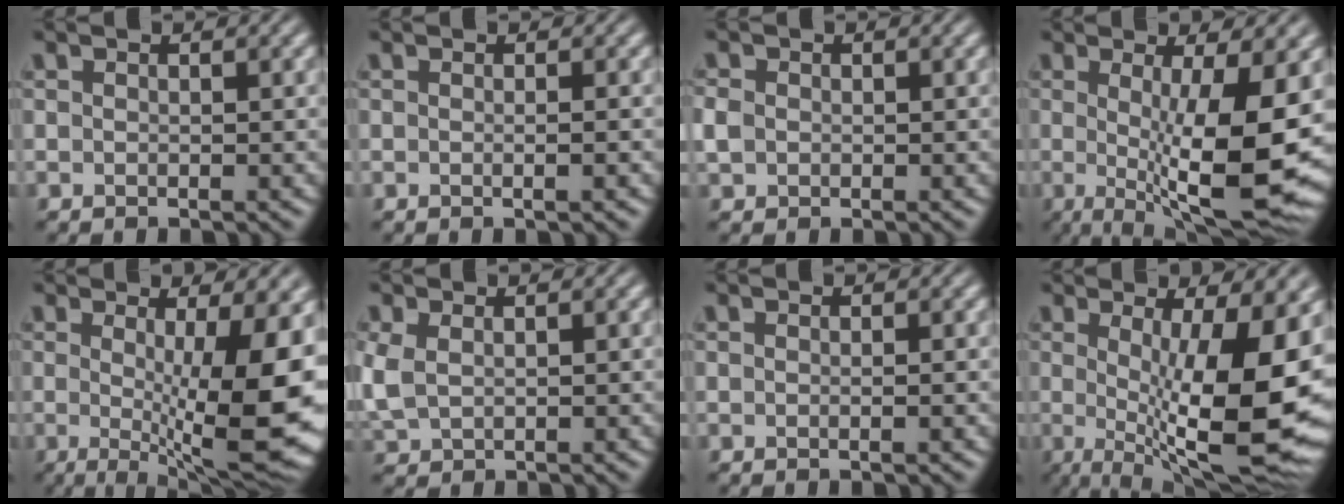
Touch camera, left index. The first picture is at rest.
{"total": 1.3, "force": [0.1, 0.7, 1.1], "torque": [0.013, 0.004, -0.010]}
{"total": 1.2, "force": [0.2, 1.1, 0.2], "torque": [-0.003, 0.002, -0.002]}
{"total": 11.3, "force": [-0.6, 2.8, 10.9], "torque": [-0.156, -0.023, -0.003]}
{"total": 11.2, "force": [-0.3, 2.7, 10.9], "torque": [-0.142, -0.017, -0.002]}
{"total": 2.4, "force": [0.6, 1.7, 1.5], "torque": [-0.055, 0.001, 0.017]}
{"total": 0.6, "force": [0.0, 0.3, 0.6], "torque": [0.004, 0.004, -0.001]}
{"total": 14.2, "force": [-0.1, 4.1, 13.6], "torque": [-0.178, -0.009, 0.004]}